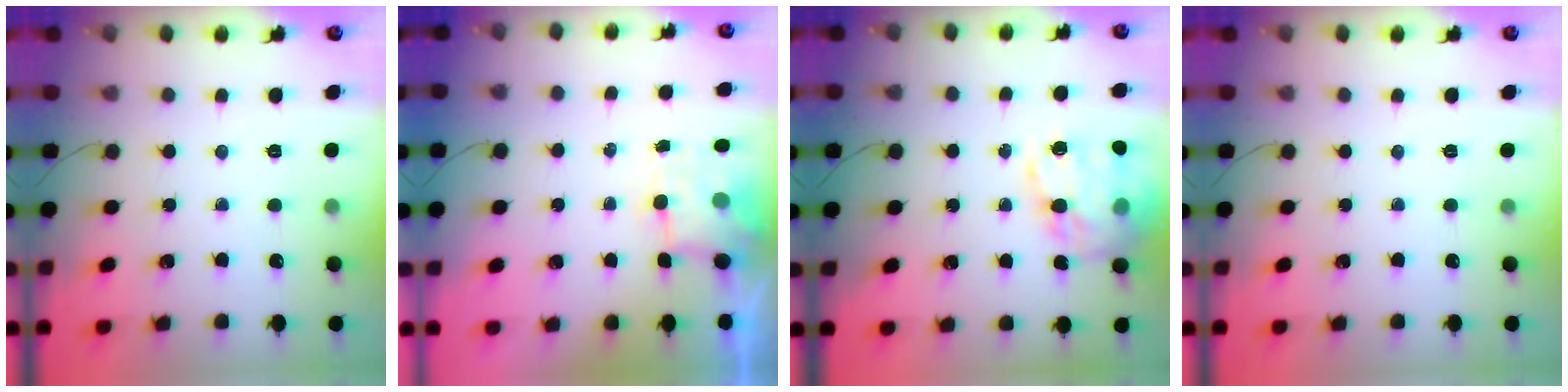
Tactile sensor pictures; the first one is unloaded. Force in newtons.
{"total": 5.0, "press": 5.0, "slide": 0.5}
{"total": 21.0, "press": 20.8, "slide": 3.1}
{"total": 0.0}